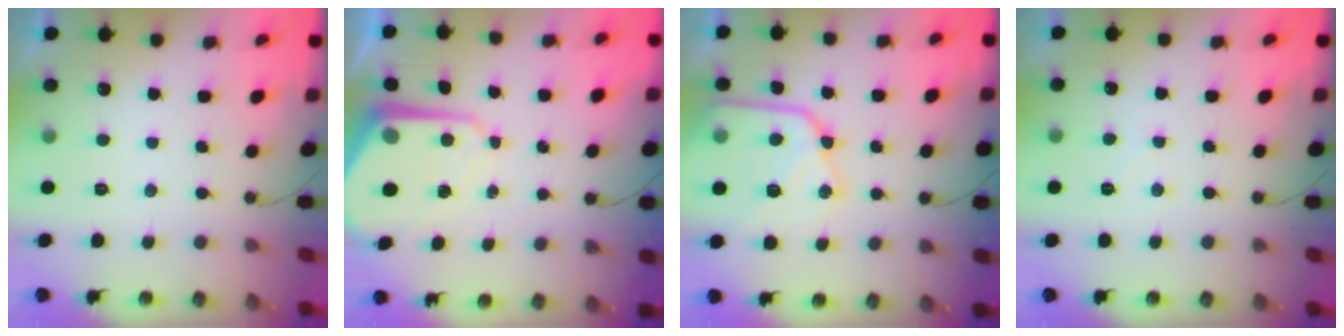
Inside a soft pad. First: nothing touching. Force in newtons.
{"total": 9.1, "press": 9.1, "slide": 0.7}
{"total": 17.0, "press": 16.9, "slide": 1.6}
{"total": 4.0, "press": 3.9, "slide": 0.6}